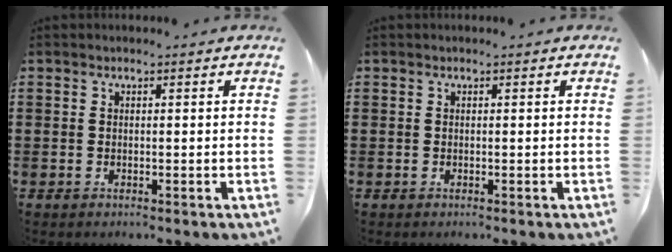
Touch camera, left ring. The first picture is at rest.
{"total": 0.0}